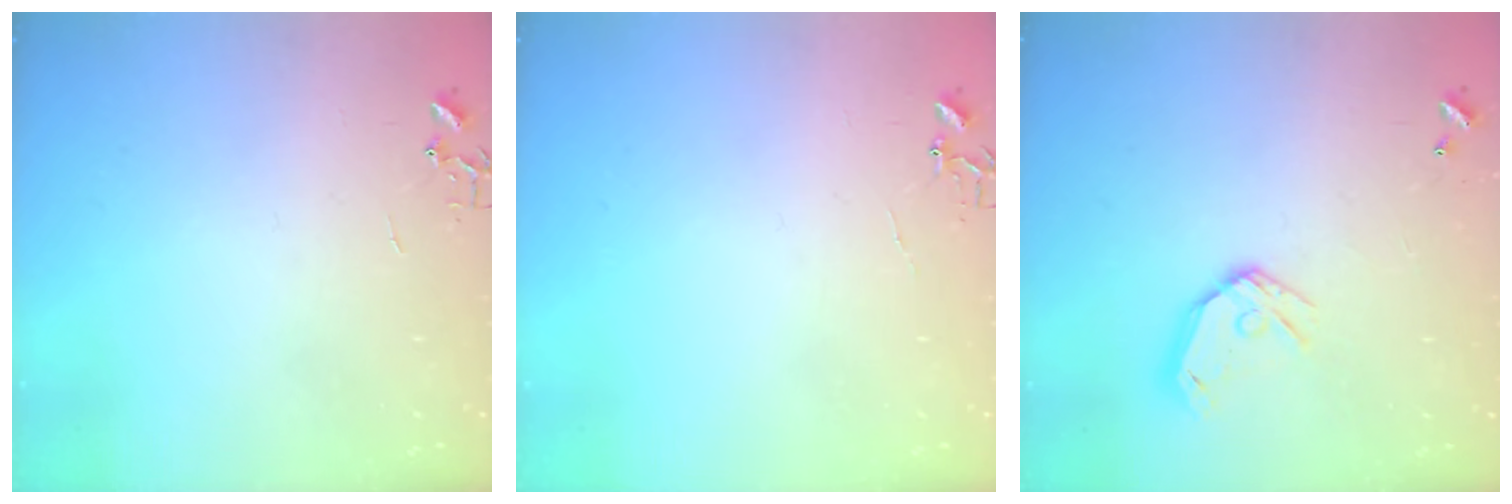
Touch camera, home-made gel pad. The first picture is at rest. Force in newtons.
{"total": 4.3, "press": 4.3, "slide": 0.3}
{"total": 11.2, "press": 11.0, "slide": 1.8}